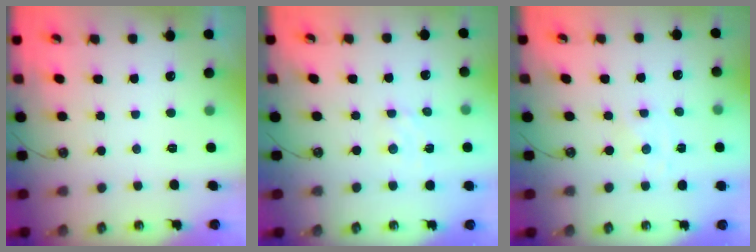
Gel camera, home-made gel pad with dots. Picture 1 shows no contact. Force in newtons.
{"total": 3.3, "press": 3.3, "slide": 0.5}
{"total": 0.0}